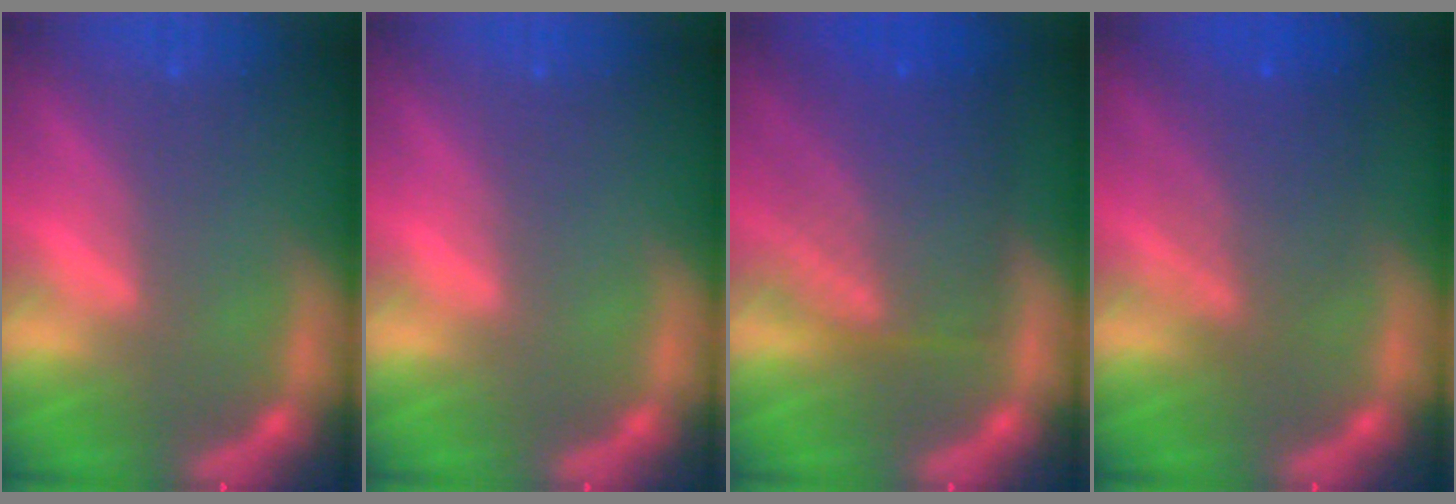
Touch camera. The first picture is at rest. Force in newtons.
{"total": 0.0}
{"total": 8.6}
{"total": 5.5}